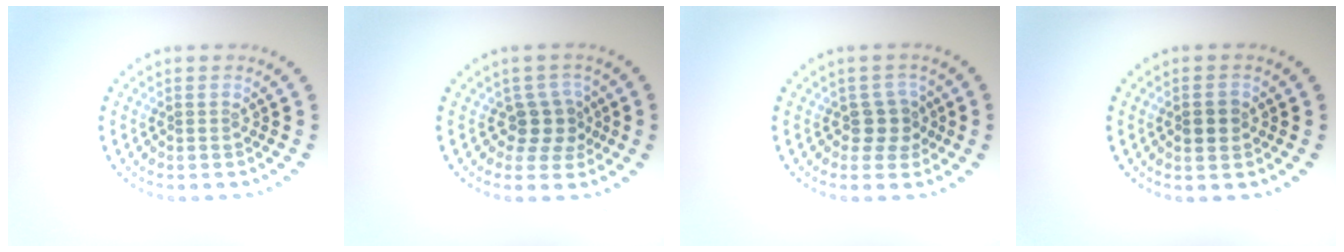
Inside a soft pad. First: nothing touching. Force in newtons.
{"total": 2.6, "press": 2.0, "slide": 1.6}
{"total": 2.3, "press": 1.9, "slide": 1.3}
{"total": 1.6, "press": 1.6, "slide": 0.2}